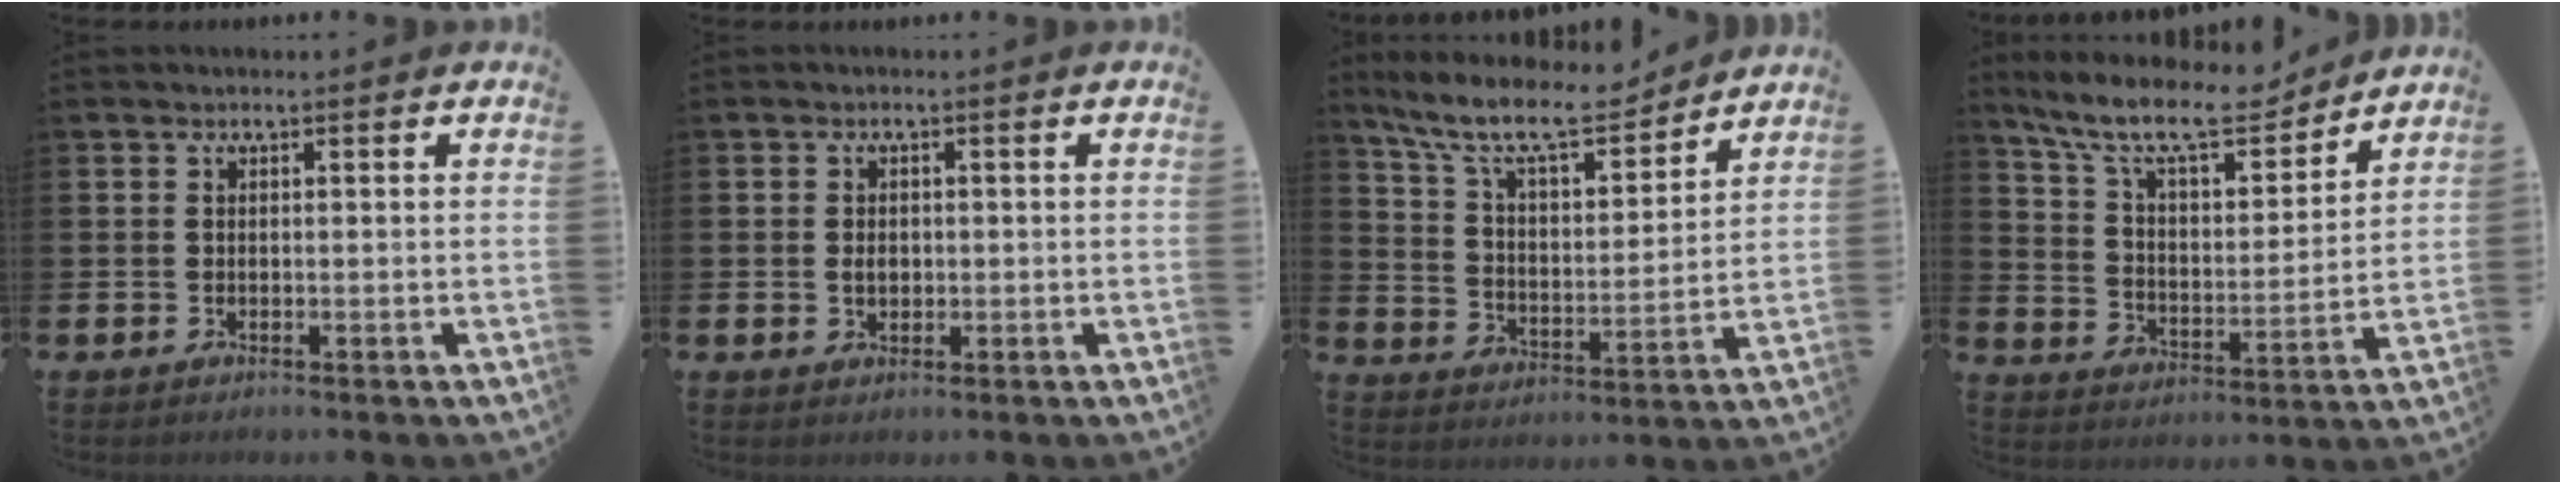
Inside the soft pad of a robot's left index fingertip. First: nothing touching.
{"total": 1.8, "force": [0.0, 1.3, 1.2], "torque": [-0.011, 0.002, -0.004]}
{"total": 11.0, "force": [9.7, 2.5, 4.5], "torque": [-0.111, -0.063, 0.167]}
{"total": 12.1, "force": [10.5, 3.0, 5.2], "torque": [-0.128, -0.066, 0.181]}